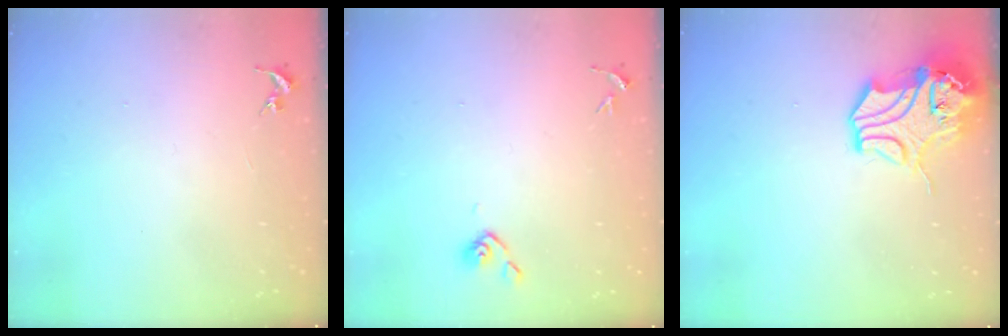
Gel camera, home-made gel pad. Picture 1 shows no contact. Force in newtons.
{"total": 3.6, "press": 3.6, "slide": 0.8}
{"total": 13.5, "press": 13.4, "slide": 1.8}